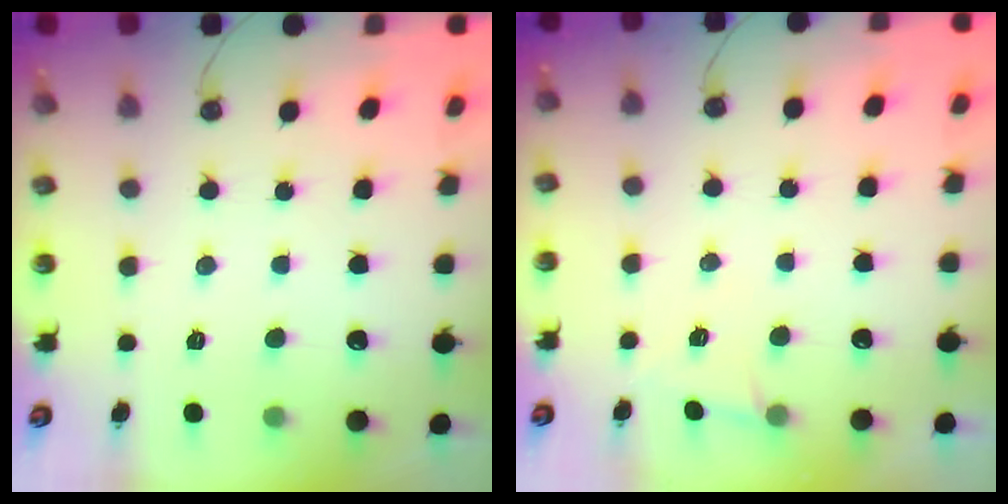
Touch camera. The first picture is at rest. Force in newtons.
{"total": 3.6, "press": 3.1, "slide": 1.8}